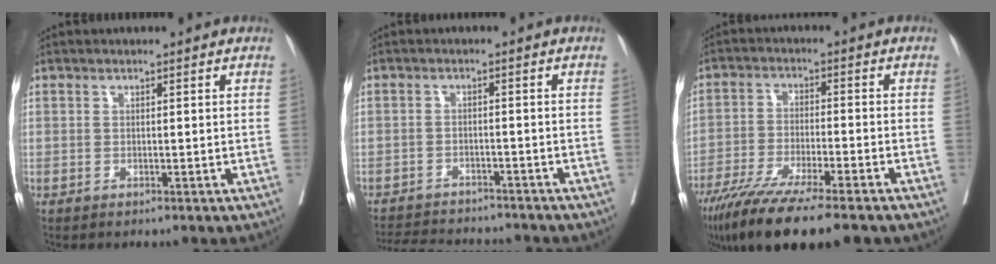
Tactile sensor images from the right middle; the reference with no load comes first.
{"total": 11.3, "force": [-10.6, 2.3, 3.2], "torque": [-0.063, 0.000, -0.144]}
{"total": 14.6, "force": [-11.0, 1.2, 9.5], "torque": [-0.173, -0.044, -0.181]}